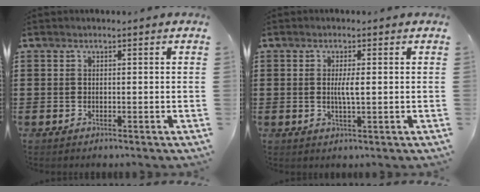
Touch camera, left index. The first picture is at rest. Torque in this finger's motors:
{"motor_torque": [0.18, 0.01, 0.11, 0.04]}